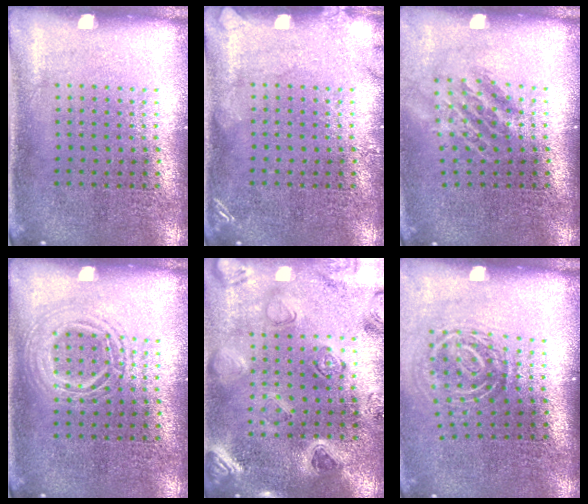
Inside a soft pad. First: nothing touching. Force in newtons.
{"total": 1.5, "press": 1.5, "slide": 0.2}
{"total": 1.5, "press": 1.1, "slide": 1.1}
{"total": 2.2, "press": 2.2, "slide": 0.3}
{"total": 2.3, "press": 2.3, "slide": 0.2}
{"total": 2.0, "press": 1.3, "slide": 1.5}